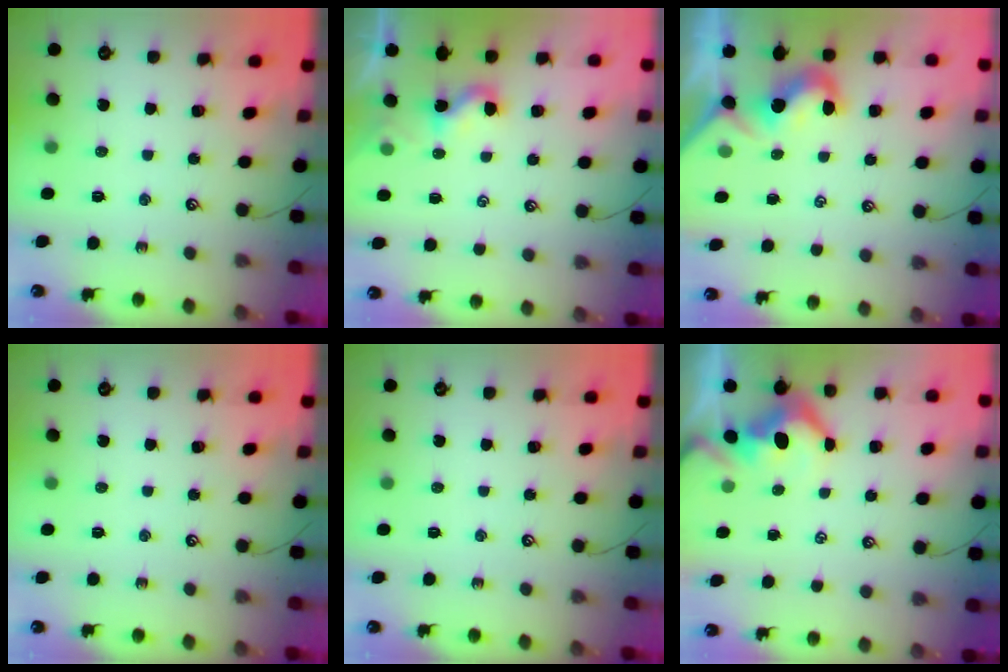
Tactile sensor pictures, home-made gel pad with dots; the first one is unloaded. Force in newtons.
{"total": 2.3, "press": 2.3, "slide": 0.2}
{"total": 2.1, "press": 2.0, "slide": 0.6}
{"total": 0.0}
{"total": 0.0}
{"total": 2.0, "press": 1.8, "slide": 0.9}